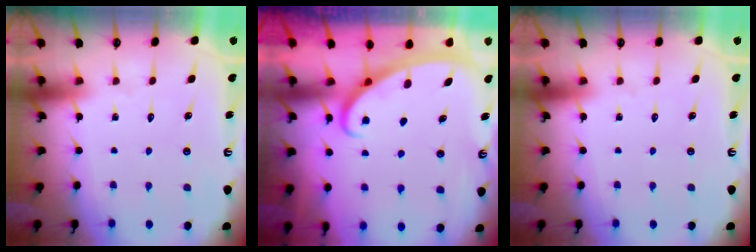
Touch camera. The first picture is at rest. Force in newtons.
{"total": 2.5, "press": 2.5, "slide": 0.3}
{"total": 0.0}